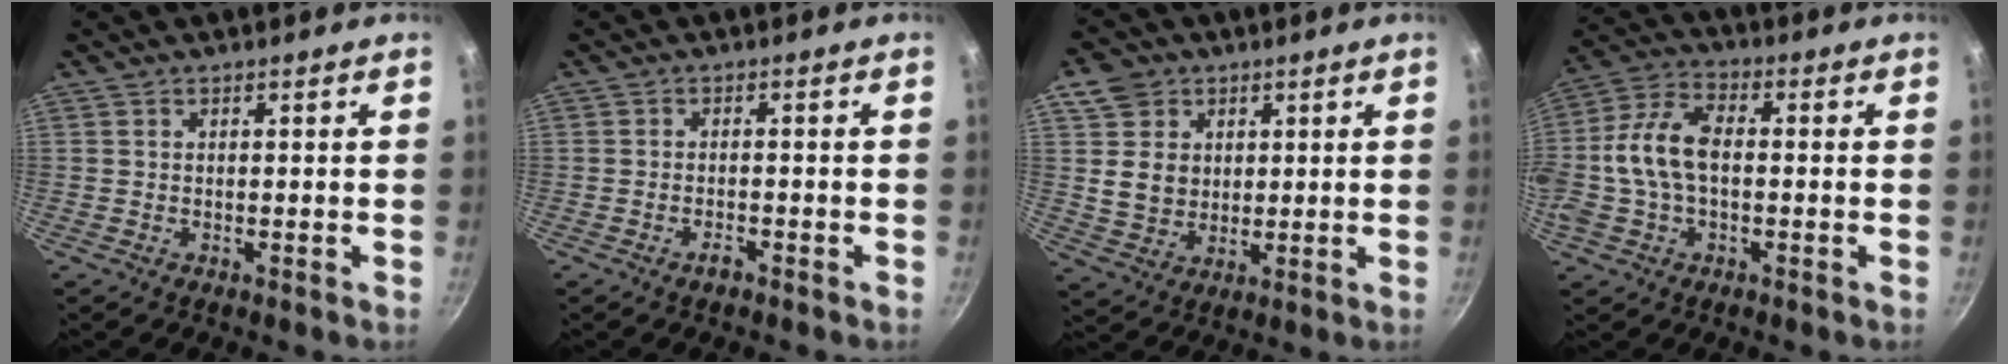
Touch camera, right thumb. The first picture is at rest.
{"total": 1.7, "force": [-1.2, 0.6, 1.0], "torque": [-0.017, 0.012, -0.022]}
{"total": 9.2, "force": [3.3, 7.8, 3.5], "torque": [-0.024, -0.014, 0.063]}
{"total": 12.4, "force": [-0.6, 7.4, 9.9], "torque": [-0.192, 0.034, -0.027]}